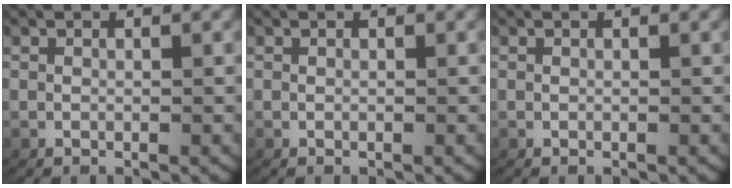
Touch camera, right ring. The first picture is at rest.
{"total": 0.0}
{"total": 0.0}